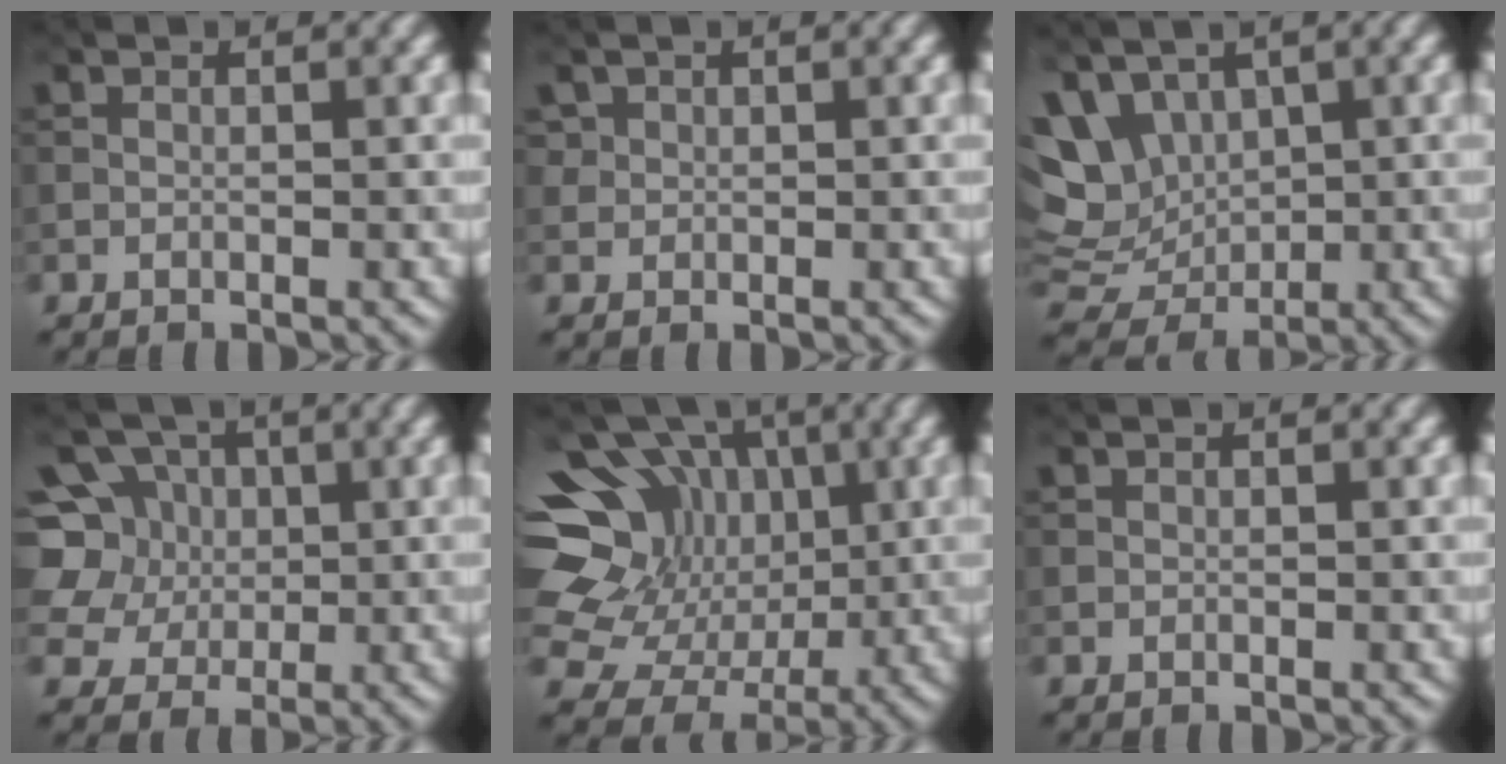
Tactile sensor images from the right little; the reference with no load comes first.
{"total": 1.2, "force": [0.5, 1.1, 0.2], "torque": [-0.004, -0.003, 0.012]}
{"total": 8.0, "force": [2.9, 5.8, 4.6], "torque": [-0.098, 0.011, 0.060]}
{"total": 7.7, "force": [1.7, 6.8, 3.2], "torque": [-0.075, 0.029, 0.015]}
{"total": 16.1, "force": [3.2, 13.8, 7.6], "torque": [-0.192, 0.039, 0.051]}
{"total": 0.0}